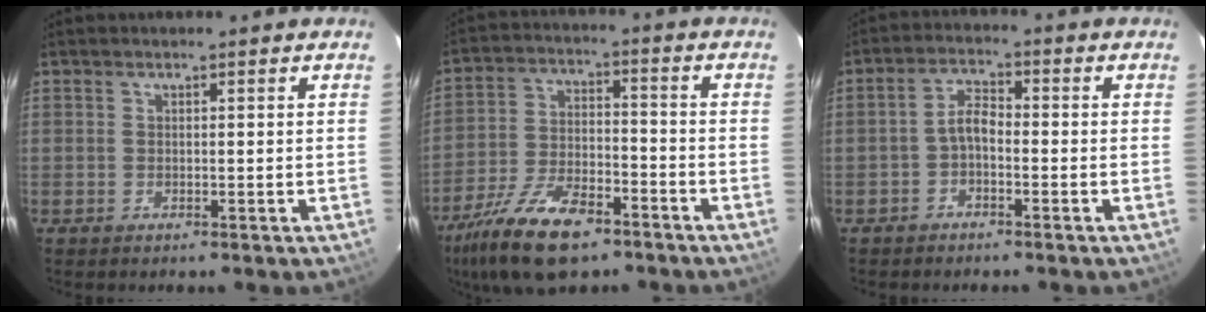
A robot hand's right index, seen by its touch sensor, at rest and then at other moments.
{"total": 16.3, "force": [-11.2, 6.5, 9.9], "torque": [-0.217, -0.024, -0.203]}
{"total": 3.2, "force": [-1.5, 1.5, 2.4], "torque": [-0.049, 0.013, -0.030]}